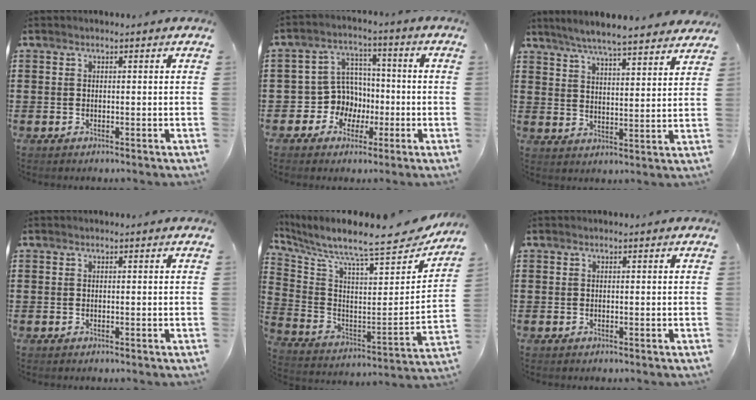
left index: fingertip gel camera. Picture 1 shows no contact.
{"total": 7.7, "force": [-1.0, 7.3, 2.3], "torque": [-0.081, 0.008, -0.016]}
{"total": 5.7, "force": [5.3, -0.4, 1.9], "torque": [-0.058, -0.030, 0.092]}
{"total": 0.0}
{"total": 8.2, "force": [7.4, 0.5, 3.5], "torque": [-0.091, -0.076, 0.117]}
{"total": 0.0}